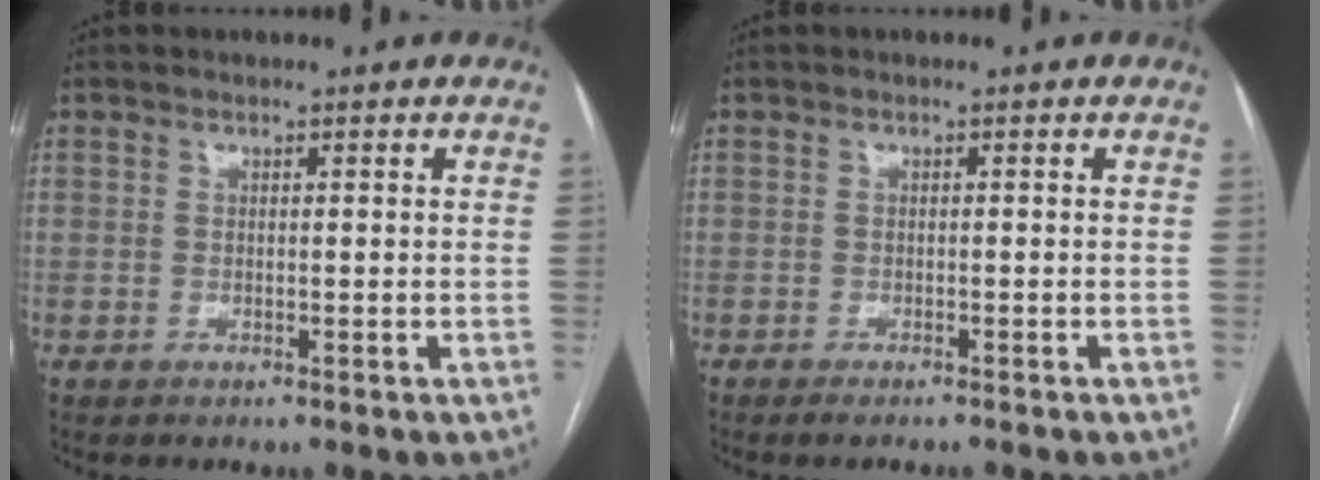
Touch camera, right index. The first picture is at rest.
{"total": 2.5, "force": [-2.1, 0.4, 1.2], "torque": [-0.013, -0.004, -0.025]}